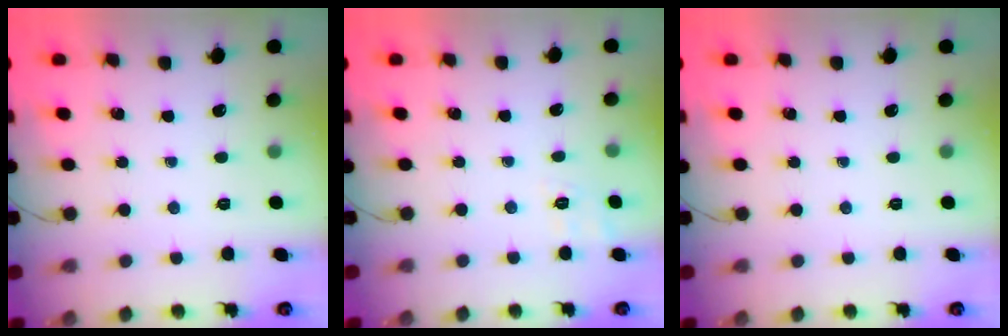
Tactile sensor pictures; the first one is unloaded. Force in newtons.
{"total": 2.5, "press": 1.6, "slide": 1.9}
{"total": 0.0}